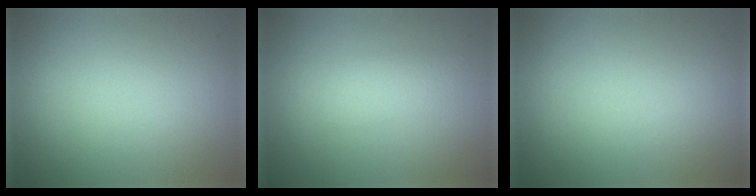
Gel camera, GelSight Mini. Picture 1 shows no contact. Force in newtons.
{"total": 1.9, "press": 1.9, "slide": 0.0}
{"total": 0.0}